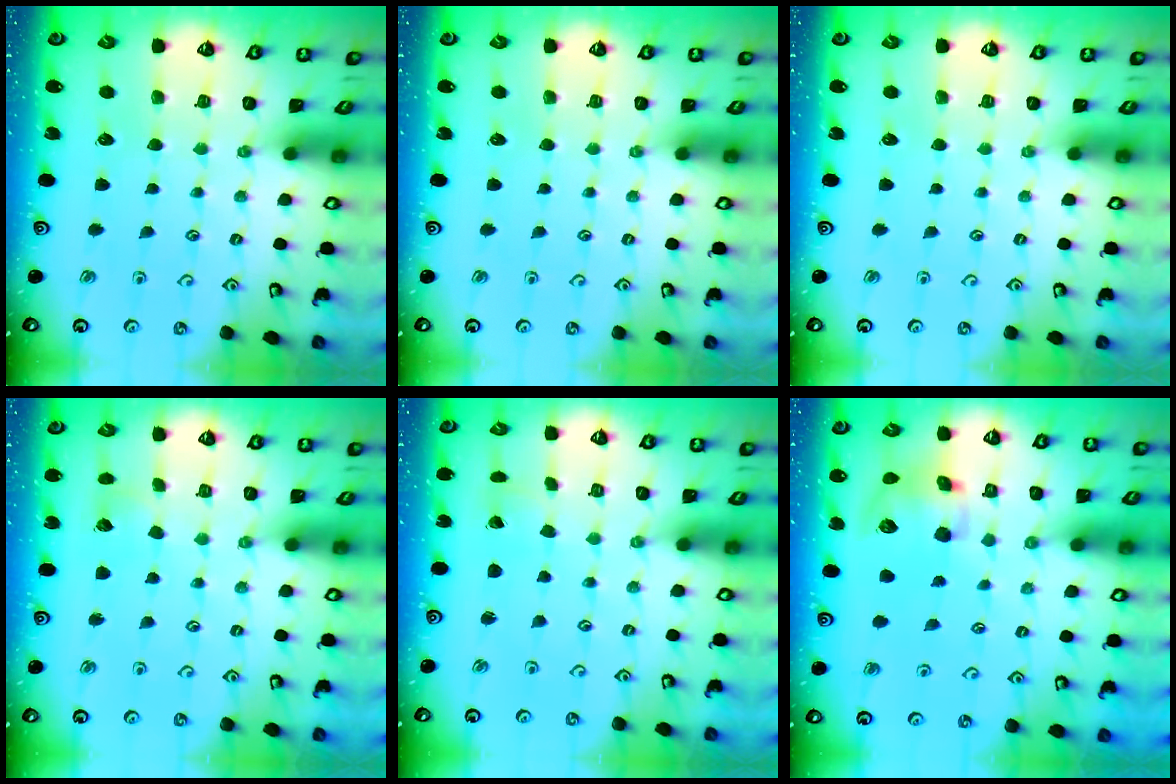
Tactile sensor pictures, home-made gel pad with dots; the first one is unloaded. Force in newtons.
{"total": 0.0}
{"total": 0.0}
{"total": 5.4, "press": 5.4, "slide": 0.4}
{"total": 2.1, "press": 2.1, "slide": 0.1}
{"total": 13.6, "press": 13.4, "slide": 2.4}